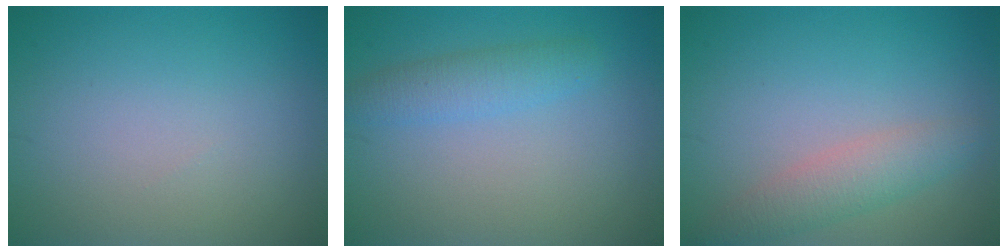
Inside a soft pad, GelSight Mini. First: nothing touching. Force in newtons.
{"total": 2.4, "press": 2.4, "slide": 0.1}
{"total": 2.9, "press": 2.9, "slide": 0.2}